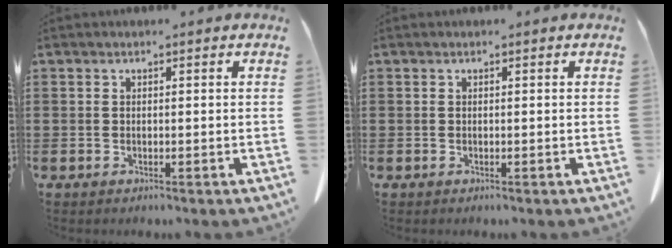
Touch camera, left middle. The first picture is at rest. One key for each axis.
{"total": 0.0}